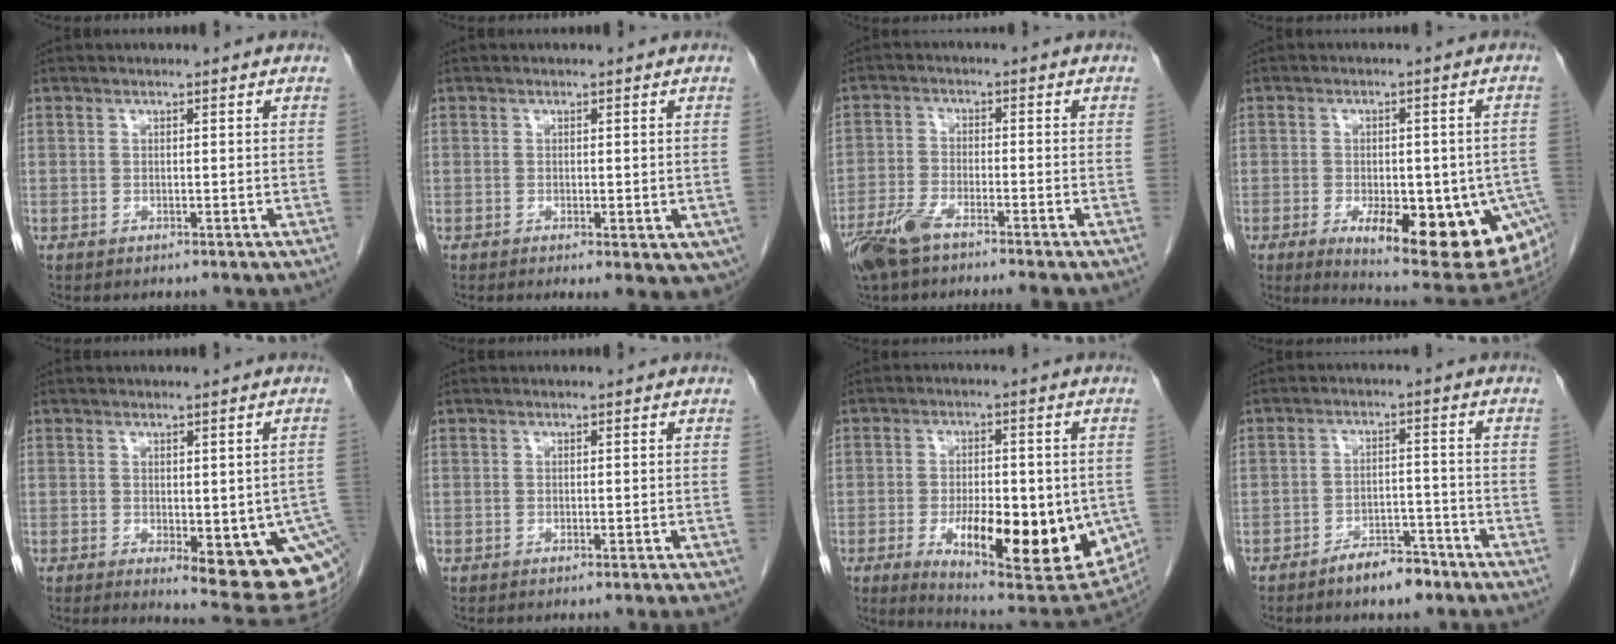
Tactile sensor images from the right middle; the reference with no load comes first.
{"total": 8.0, "force": [-3.7, 3.4, 6.2], "torque": [-0.070, -0.015, -0.049]}
{"total": 7.8, "force": [-6.1, 0.9, 4.9], "torque": [-0.094, -0.016, -0.111]}
{"total": 20.3, "force": [-8.2, 7.0, 17.2], "torque": [-0.155, -0.009, -0.092]}
{"total": 13.9, "force": [-4.6, 4.7, 12.2], "torque": [-0.104, -0.003, -0.043]}
{"total": 2.3, "force": [-1.1, 0.3, 2.0], "torque": [-0.021, -0.006, -0.014]}
{"total": 20.8, "force": [-5.7, 6.9, 18.7], "torque": [-0.224, -0.025, -0.061]}
{"total": 5.2, "force": [-4.1, 2.0, 2.5], "torque": [-0.038, 0.007, -0.064]}